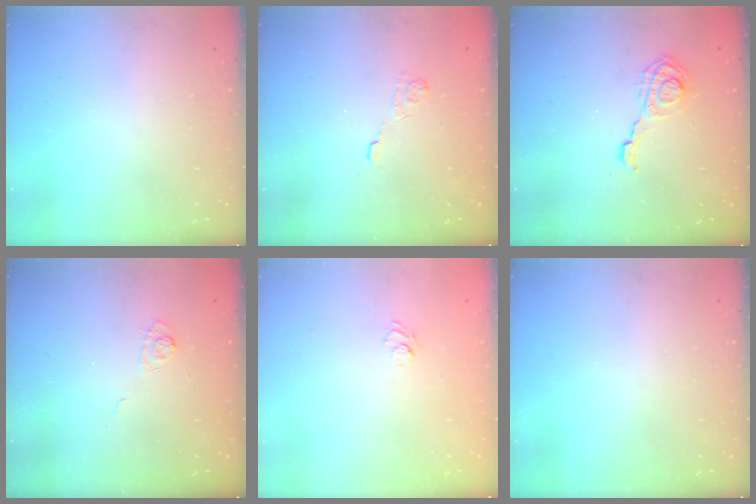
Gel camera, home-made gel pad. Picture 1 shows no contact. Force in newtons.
{"total": 2.9, "press": 2.4, "slide": 1.5}
{"total": 7.7, "press": 7.7, "slide": 0.2}
{"total": 2.9, "press": 2.4, "slide": 1.6}
{"total": 4.7, "press": 4.5, "slide": 1.4}
{"total": 0.0}